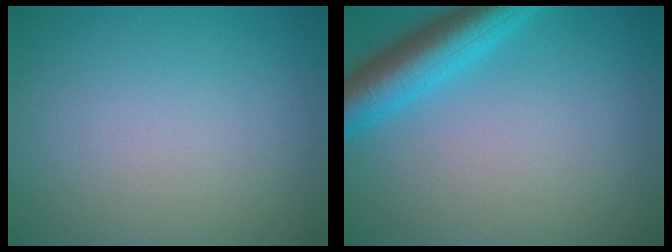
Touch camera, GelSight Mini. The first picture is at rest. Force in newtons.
{"total": 5.6, "press": 5.6, "slide": 0.3}